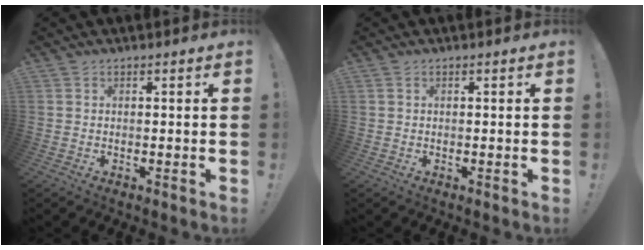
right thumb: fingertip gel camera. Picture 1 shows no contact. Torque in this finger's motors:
{"motor_torque": [0.02, -0.04, -0.08, 0.19, 0.00]}